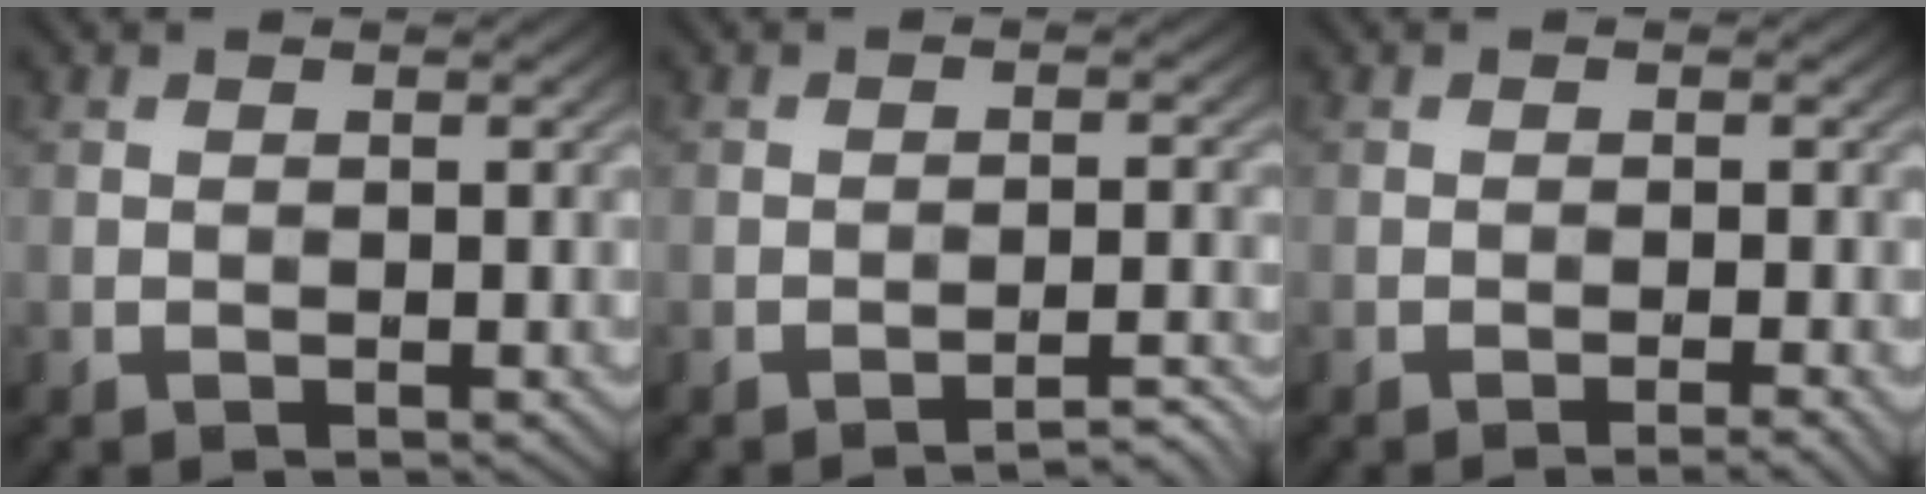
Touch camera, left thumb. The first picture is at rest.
{"total": 3.0, "force": [-2.6, 0.2, 1.5], "torque": [-0.018, 0.014, -0.042]}
{"total": 1.8, "force": [-1.0, 0.3, 1.5], "torque": [-0.019, 0.004, -0.019]}